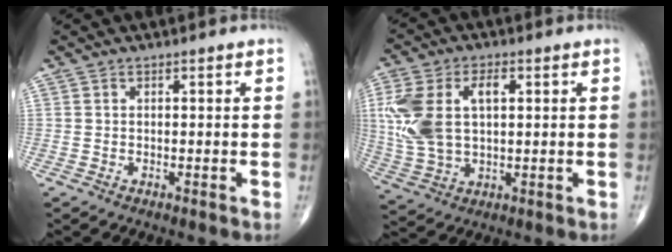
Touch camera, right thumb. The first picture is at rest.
{"total": 14.3, "force": [2.7, 8.3, 11.4], "torque": [-0.245, 0.009, 0.057]}